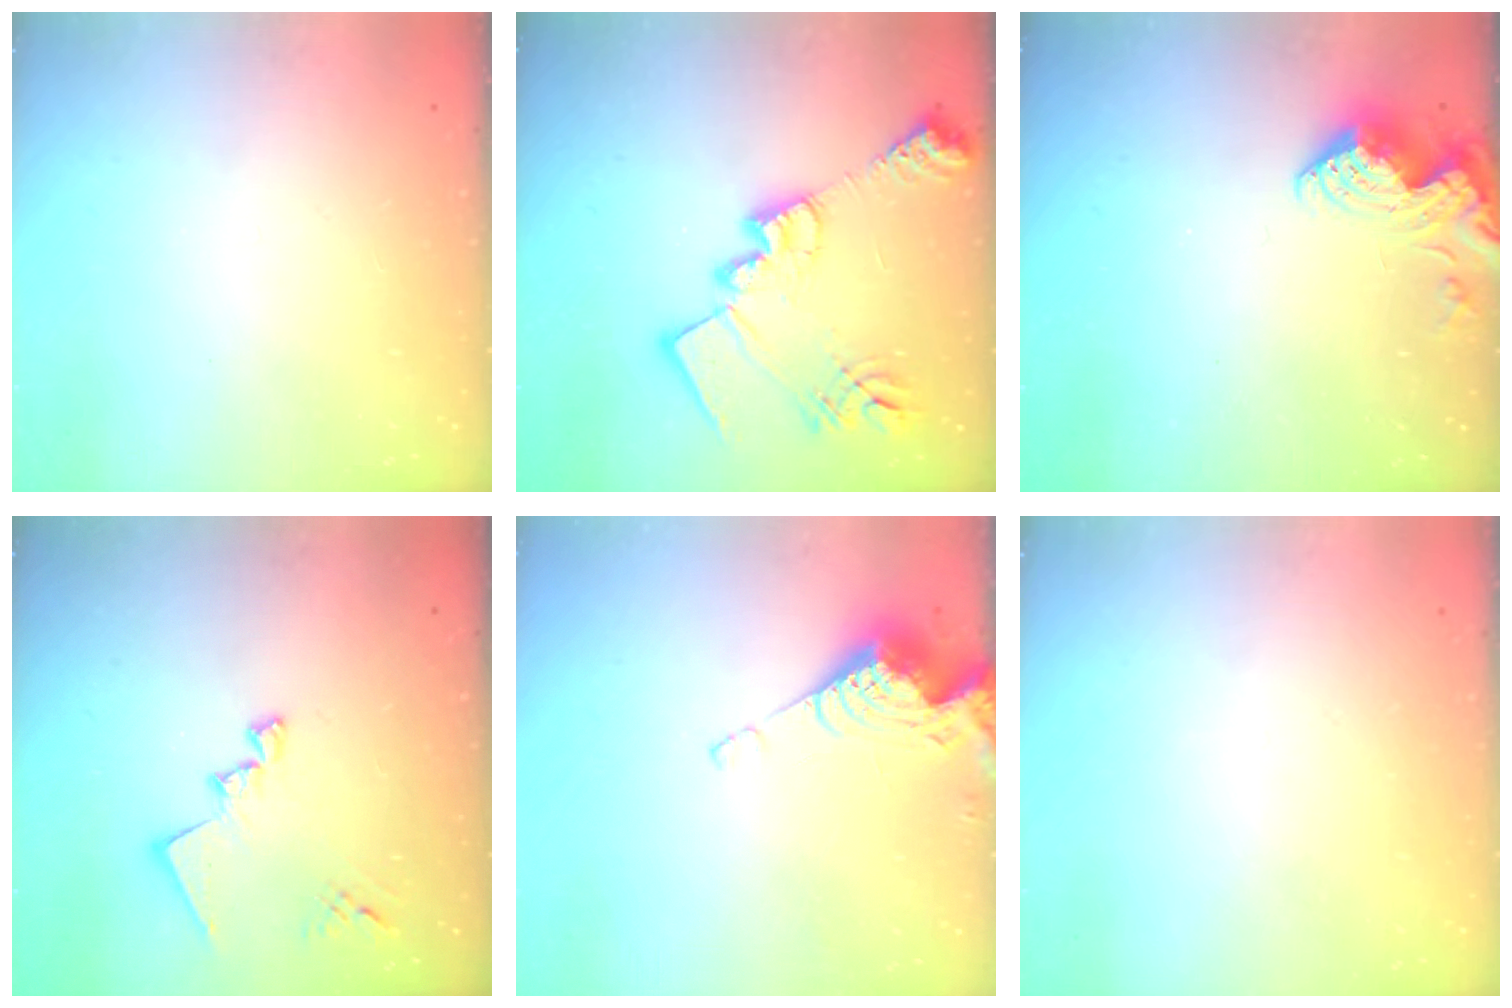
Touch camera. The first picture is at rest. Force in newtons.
{"total": 22.2, "press": 22.1, "slide": 1.7}
{"total": 10.1, "press": 10.0, "slide": 1.2}
{"total": 14.0, "press": 13.9, "slide": 0.9}
{"total": 8.5, "press": 8.4, "slide": 1.1}
{"total": 0.0}